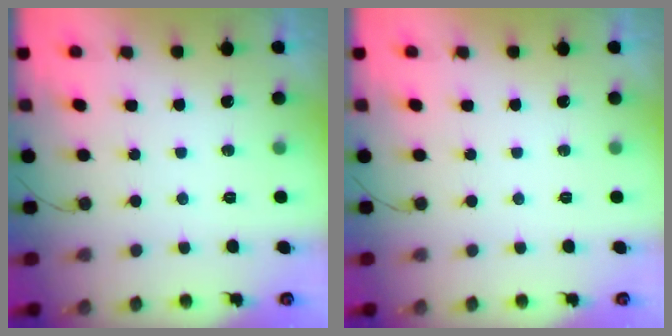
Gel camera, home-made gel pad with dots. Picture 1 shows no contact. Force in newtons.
{"total": 0.0}